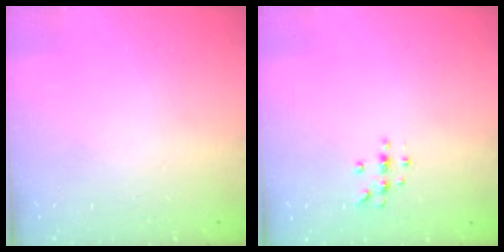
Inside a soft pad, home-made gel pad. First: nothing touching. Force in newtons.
{"total": 4.2, "press": 4.2, "slide": 0.5}